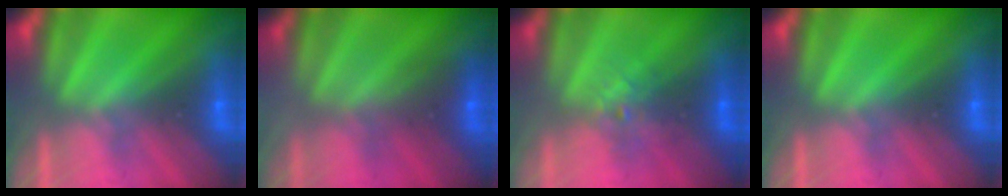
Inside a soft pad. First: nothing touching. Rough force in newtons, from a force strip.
{"total": 2.0}
{"total": 2.1}
{"total": 0.0}